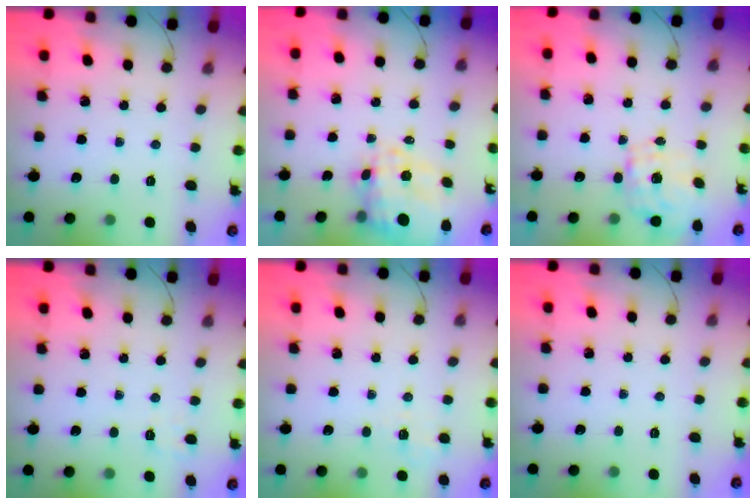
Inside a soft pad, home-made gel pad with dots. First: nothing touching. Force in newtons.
{"total": 6.1, "press": 5.6, "slide": 2.4}
{"total": 1.9, "press": 1.7, "slide": 0.7}
{"total": 2.1, "press": 1.4, "slide": 1.6}
{"total": 2.2, "press": 1.3, "slide": 1.8}
{"total": 0.0}